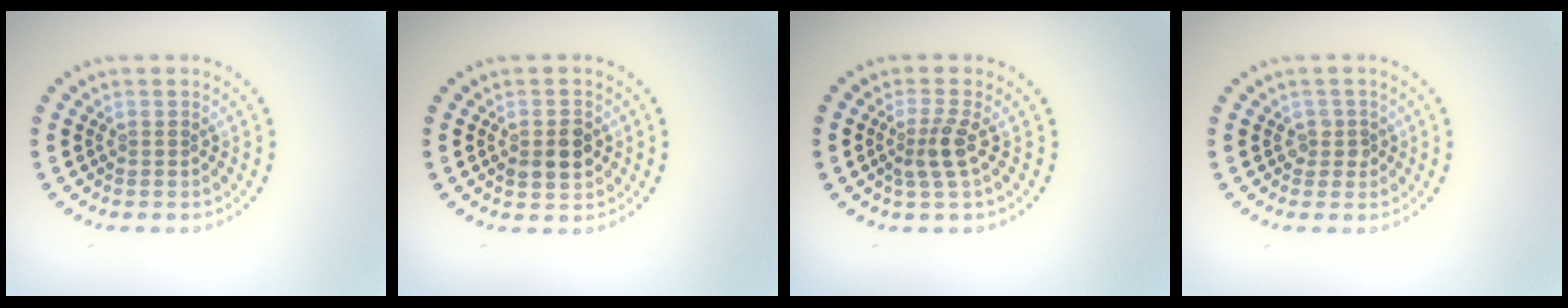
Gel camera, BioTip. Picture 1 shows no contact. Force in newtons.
{"total": 2.9, "press": 2.9, "slide": 0.2}
{"total": 2.3, "press": 1.8, "slide": 1.4}
{"total": 1.2, "press": 1.1, "slide": 0.6}